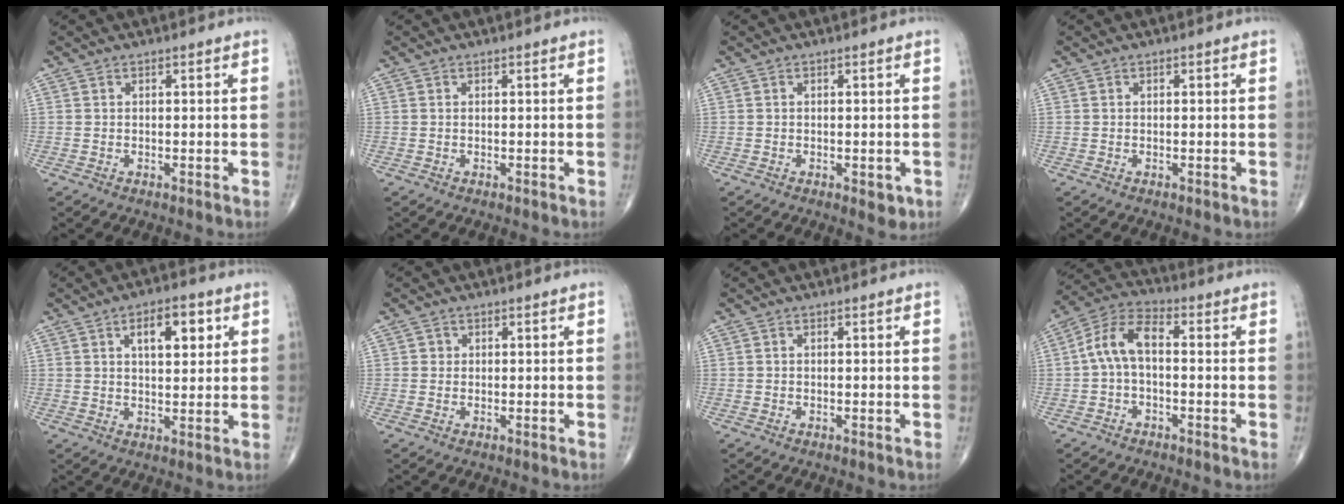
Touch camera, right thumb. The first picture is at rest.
{"total": 0.0}
{"total": 2.6, "force": [-0.9, 1.3, 2.1], "torque": [-0.014, -0.002, -0.008]}
{"total": 0.0}
{"total": 7.9, "force": [3.0, 3.8, 6.3], "torque": [-0.070, -0.007, 0.042]}
{"total": 0.7, "force": [0.1, 0.6, 0.1], "torque": [0.002, 0.001, 0.002]}
{"total": 0.0}
{"total": 8.2, "force": [-0.3, 4.3, 7.0], "torque": [-0.133, 0.032, -0.018]}